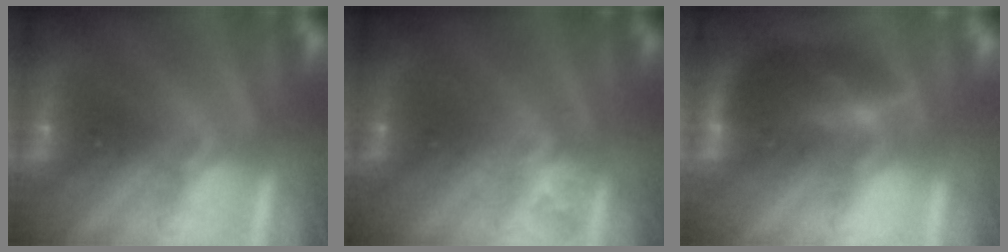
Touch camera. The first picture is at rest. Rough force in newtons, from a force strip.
{"total": 2.1}
{"total": 5.8}